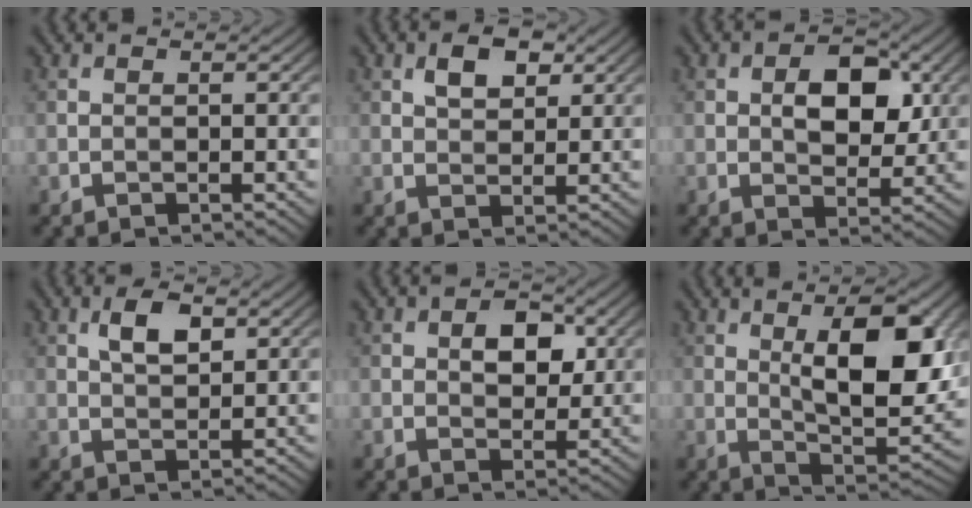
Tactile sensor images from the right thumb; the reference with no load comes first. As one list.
[{"total": 3.9, "force": [1.7, 2.2, 2.7], "torque": [-0.051, 0.002, 0.030]}, {"total": 6.7, "force": [1.2, 4.1, 5.2], "torque": [-0.077, 0.001, 0.015]}, {"total": 4.1, "force": [1.8, 1.9, 3.1], "torque": [-0.065, 0.004, 0.034]}, {"total": 4.6, "force": [1.1, 3.0, 3.4], "torque": [-0.053, 0.001, 0.012]}, {"total": 13.2, "force": [3.6, 5.3, 11.5], "torque": [-0.176, -0.008, 0.054]}]